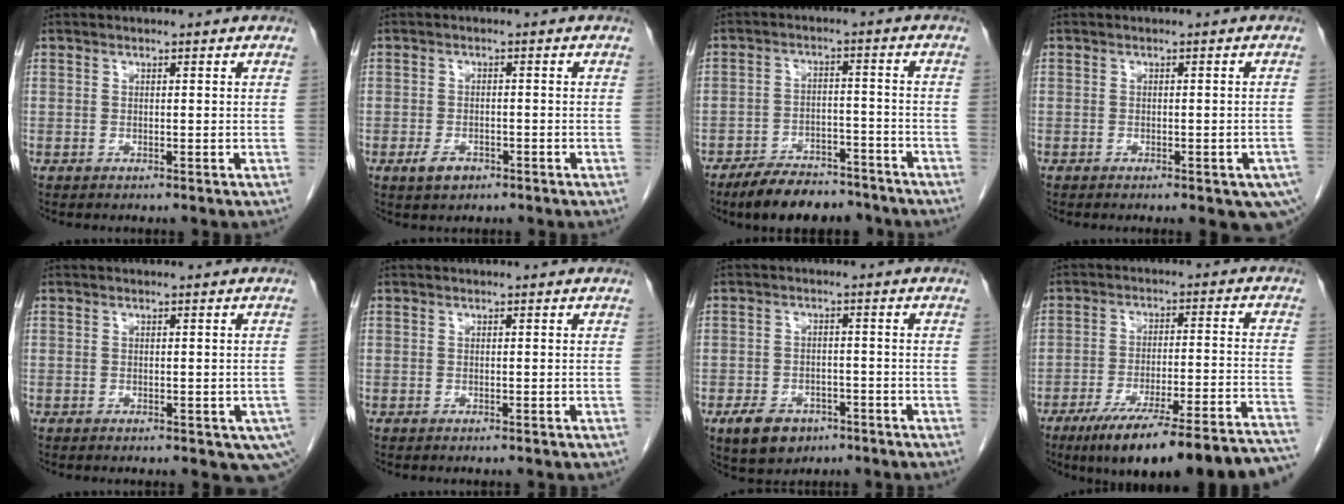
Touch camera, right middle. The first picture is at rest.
{"total": 2.7, "force": [-1.5, 1.5, 1.6], "torque": [-0.032, 0.000, -0.020]}
{"total": 10.2, "force": [-8.7, 3.7, 4.0], "torque": [-0.056, 0.001, -0.138]}
{"total": 7.8, "force": [-5.0, 2.6, 5.4], "torque": [-0.057, -0.007, -0.062]}
{"total": 5.6, "force": [-3.1, 2.5, 4.0], "torque": [-0.033, -0.006, -0.043]}
{"total": 0.7, "force": [-0.6, 0.1, 0.3], "torque": [-0.008, -0.002, -0.008]}
{"total": 6.5, "force": [-3.9, 4.2, 3.0], "torque": [-0.055, 0.000, -0.056]}
{"total": 23.6, "force": [-19.7, 1.3, 12.9], "torque": [-0.115, -0.005, -0.275]}